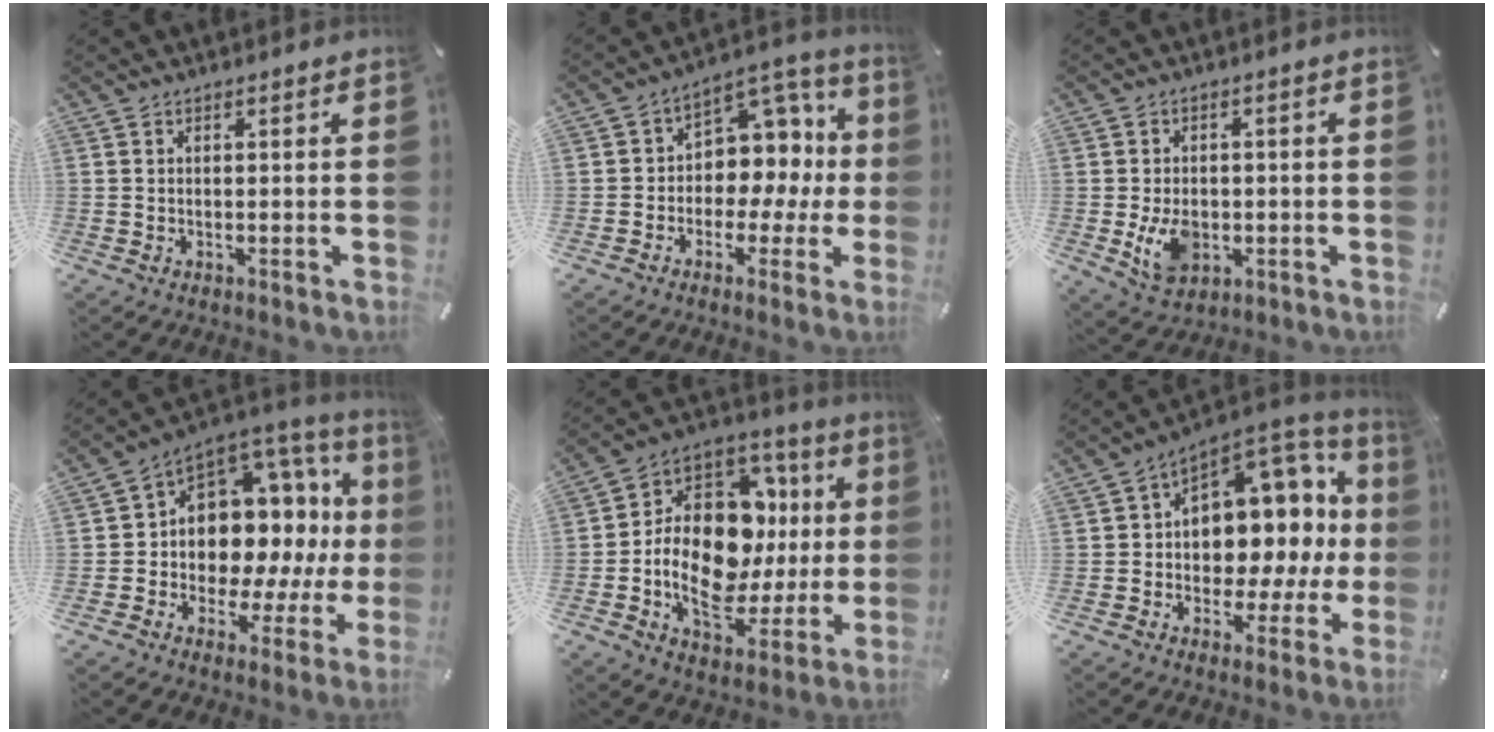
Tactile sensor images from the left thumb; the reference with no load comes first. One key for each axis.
{"total": 9.8, "fx": 0.0, "fy": 8.7, "fz": 4.4, "tx": -0.044, "ty": -0.015, "tz": 0.005}
{"total": 8.2, "fx": -1.4, "fy": 6.2, "fz": 5.2, "tx": -0.097, "ty": -0.002, "tz": -0.027}
{"total": 11.2, "fx": 2.0, "fy": 9.6, "fz": 5.5, "tx": -0.074, "ty": -0.062, "tz": 0.041}
{"total": 21.5, "fx": -0.1, "fy": 14.9, "fz": 15.5, "tx": -0.276, "ty": -0.022, "tz": 0.005}
{"total": 10.9, "fx": 2.9, "fy": 8.8, "fz": 5.8, "tx": -0.056, "ty": -0.060, "tz": 0.050}